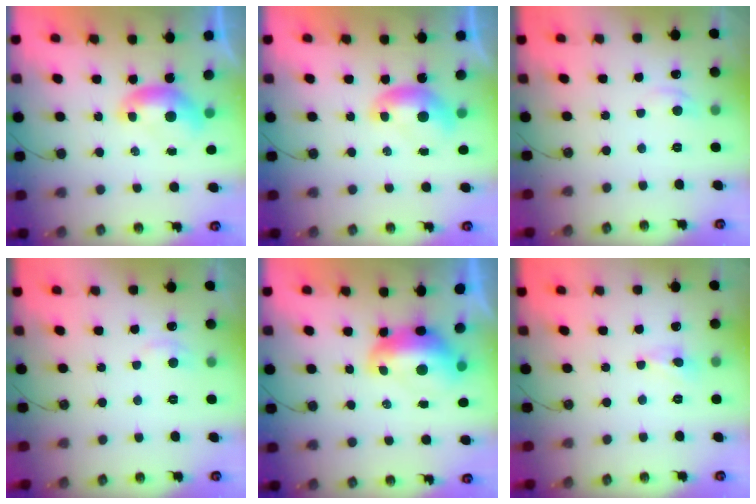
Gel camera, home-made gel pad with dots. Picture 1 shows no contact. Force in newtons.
{"total": 0.0}
{"total": 1.6, "press": 1.4, "slide": 0.7}
{"total": 1.7, "press": 1.5, "slide": 0.7}
{"total": 2.9, "press": 2.8, "slide": 0.7}
{"total": 2.5, "press": 2.4, "slide": 0.8}